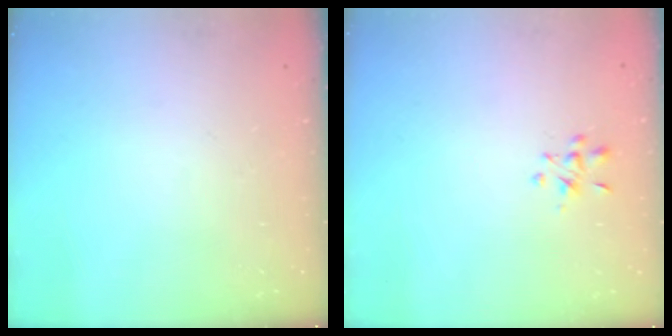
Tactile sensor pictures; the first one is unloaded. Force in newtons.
{"total": 2.7, "press": 2.5, "slide": 1.0}